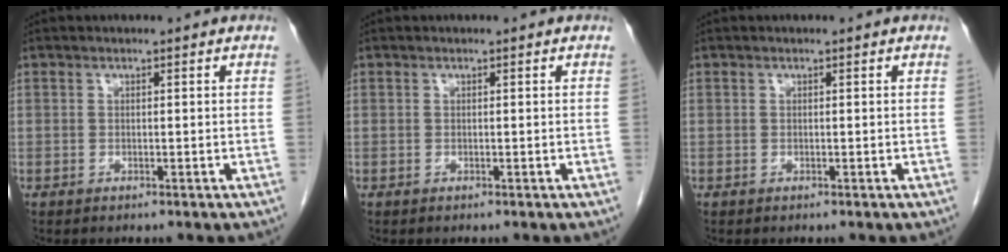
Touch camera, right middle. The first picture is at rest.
{"total": 0.0}
{"total": 0.0}